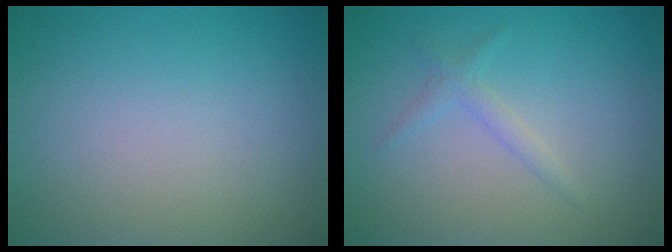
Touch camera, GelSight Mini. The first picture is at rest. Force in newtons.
{"total": 1.3, "press": 1.3, "slide": 0.0}